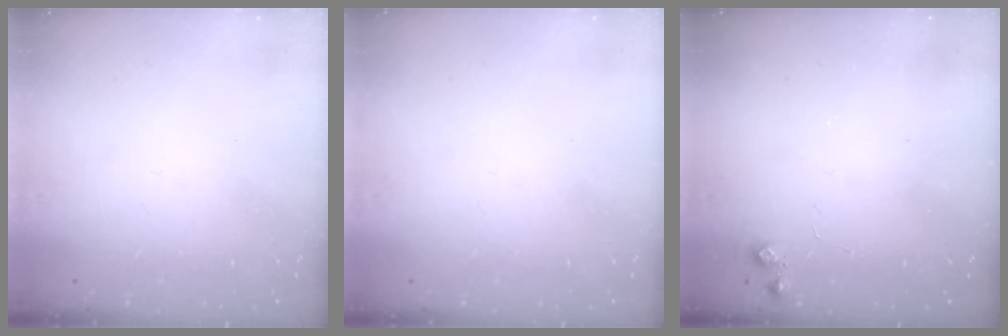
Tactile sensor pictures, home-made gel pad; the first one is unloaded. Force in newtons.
{"total": 0.0}
{"total": 5.6, "press": 5.5, "slide": 0.8}